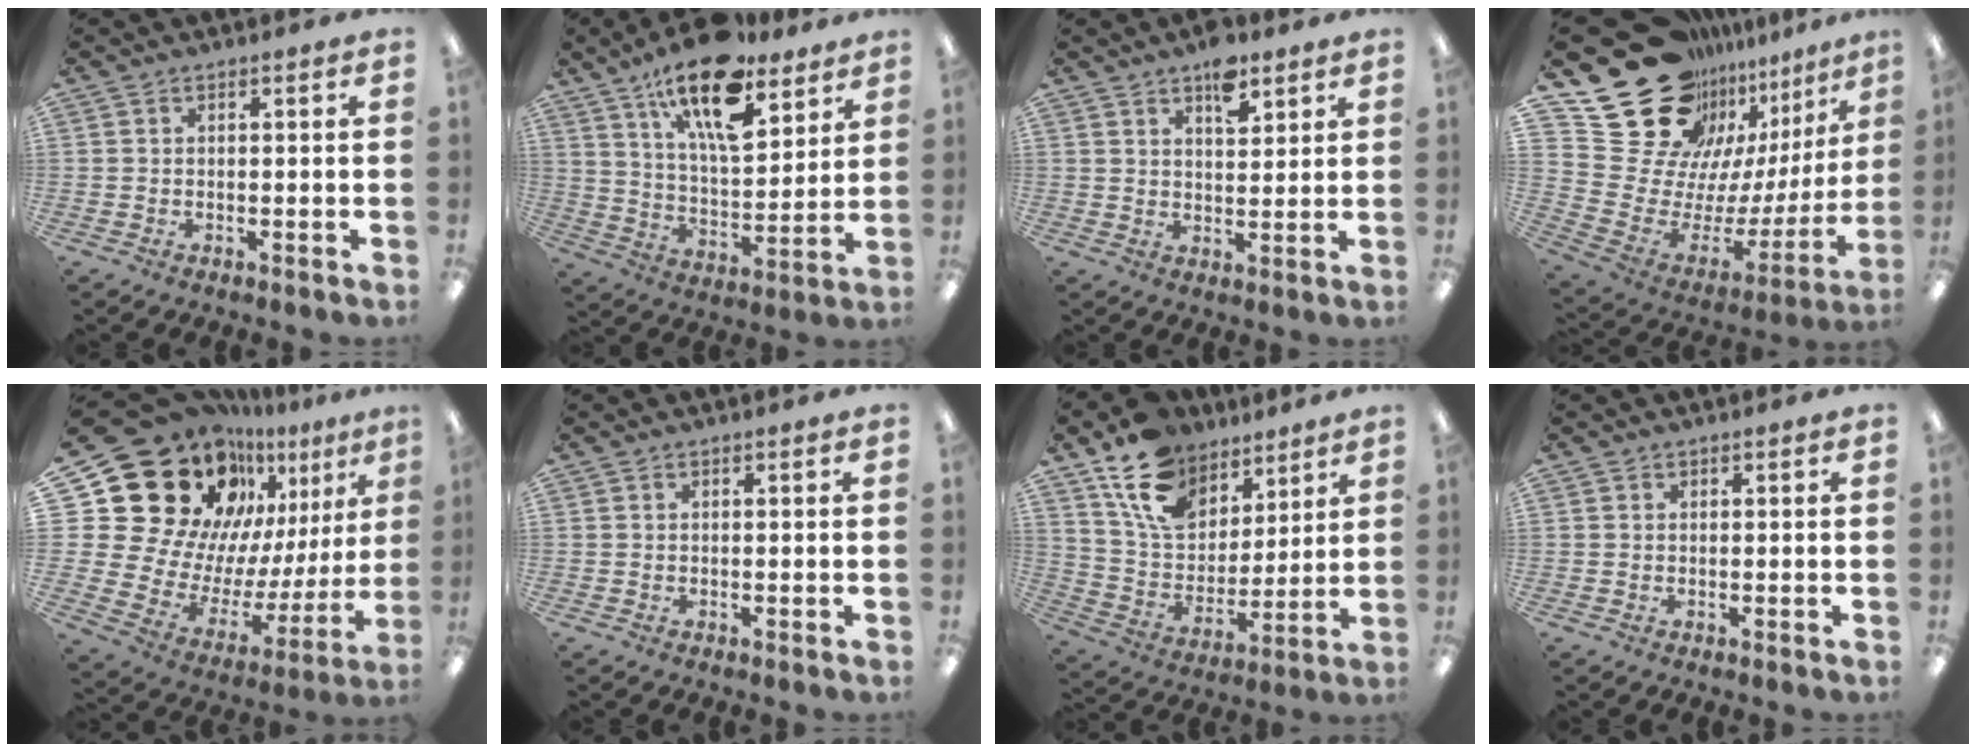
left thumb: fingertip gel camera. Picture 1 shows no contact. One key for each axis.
{"total": 19.3, "fx": 13.0, "fy": 7.4, "fz": 12.2, "tx": -0.198, "ty": -0.071, "tz": 0.218}
{"total": 7.2, "fx": 5.0, "fy": 3.4, "fz": 3.9, "tx": -0.043, "ty": -0.027, "tz": 0.081}
{"total": 27.4, "fx": 18.3, "fy": 16.8, "fz": 11.4, "tx": -0.167, "ty": -0.138, "tz": 0.377}
{"total": 25.6, "fx": 16.1, "fy": 17.2, "fz": 10.1, "tx": -0.171, "ty": -0.142, "tz": 0.337}
{"total": 0.0}
{"total": 16.2, "fx": 10.8, "fy": 10.2, "fz": 6.4, "tx": -0.124, "ty": -0.054, "tz": 0.206}
{"total": 0.0}